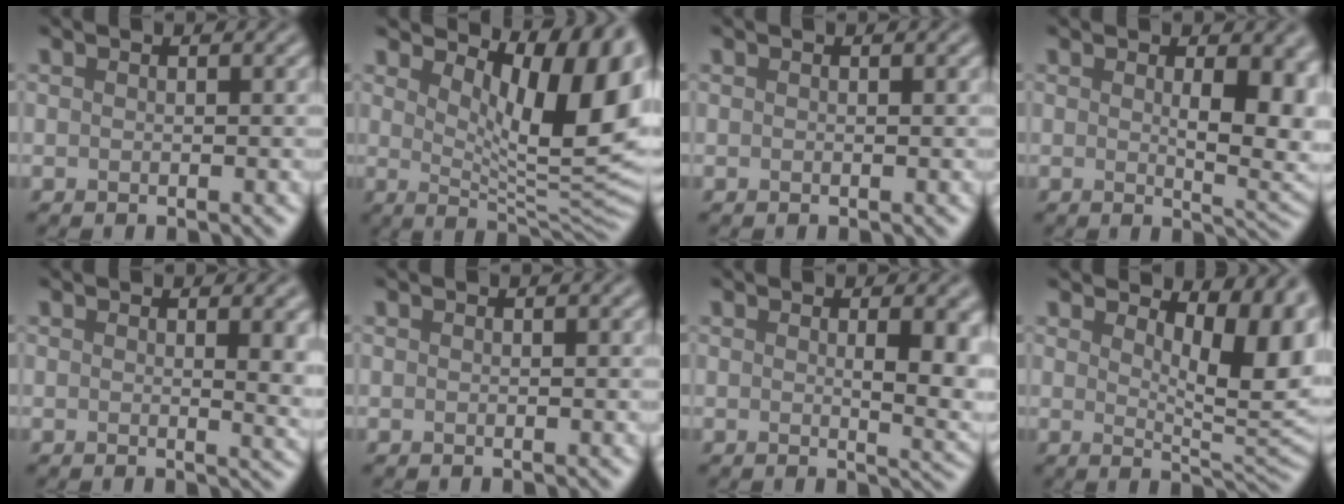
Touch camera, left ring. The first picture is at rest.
{"total": 11.0, "force": [4.0, 3.6, 9.6], "torque": [-0.128, -0.009, 0.069]}
{"total": 0.0}
{"total": 6.6, "force": [0.9, 2.4, 6.1], "torque": [-0.077, -0.012, 0.023]}
{"total": 3.2, "force": [1.0, 1.1, 2.8], "torque": [-0.026, -0.003, 0.015]}
{"total": 0.0}
{"total": 5.1, "force": [0.9, 1.7, 4.7], "torque": [-0.053, -0.007, 0.020]}
{"total": 7.3, "force": [3.1, 2.8, 6.0], "torque": [-0.078, -0.010, 0.045]}